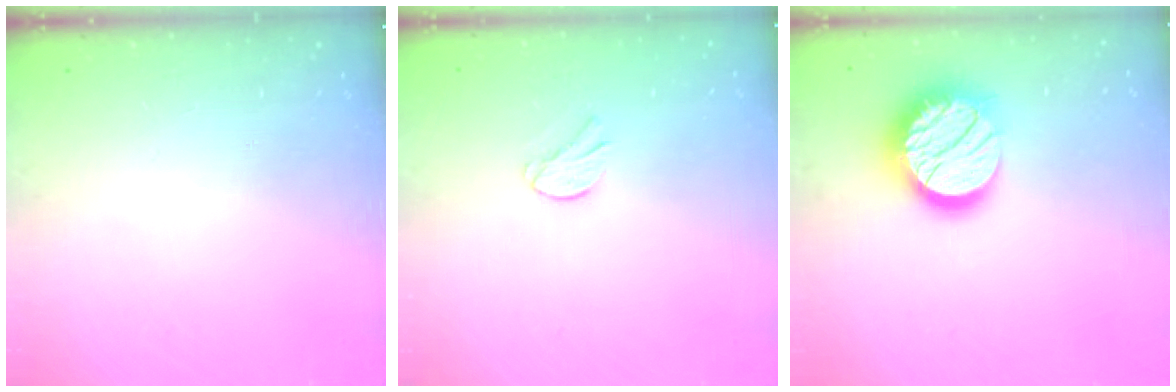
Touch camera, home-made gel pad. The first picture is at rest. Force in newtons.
{"total": 5.8, "press": 5.8, "slide": 0.6}
{"total": 17.2, "press": 17.2, "slide": 1.0}